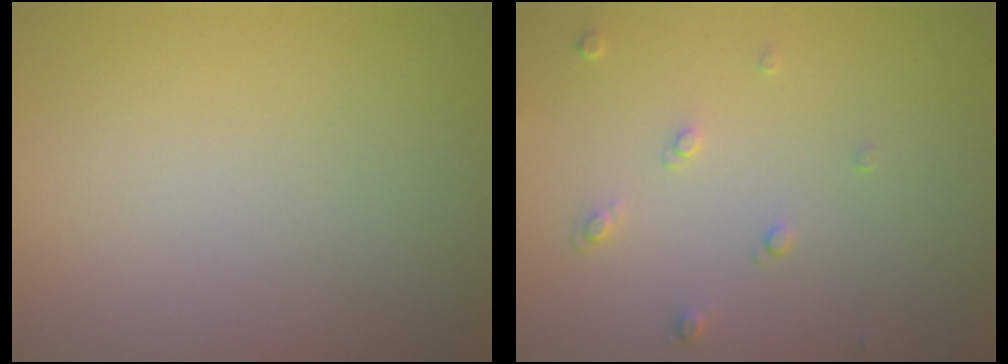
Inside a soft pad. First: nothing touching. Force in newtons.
{"total": 1.1, "press": 0.8, "slide": 0.8}